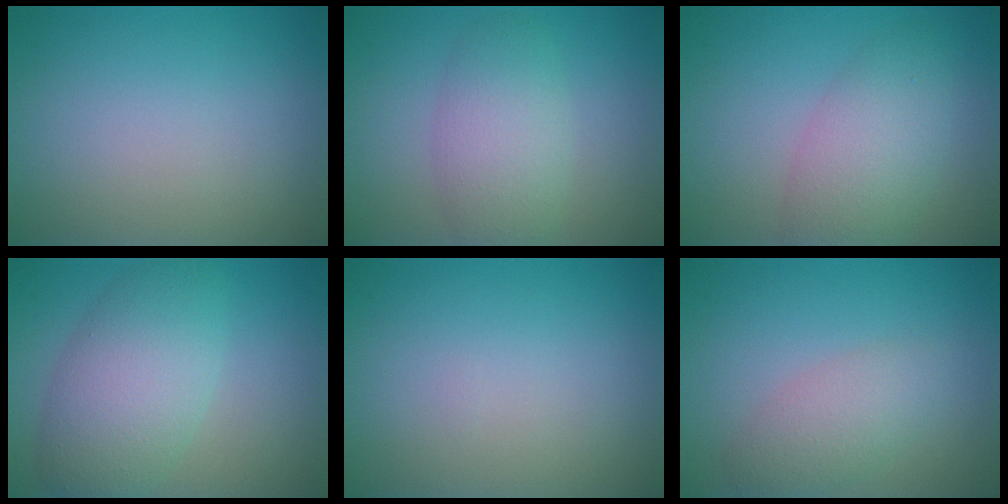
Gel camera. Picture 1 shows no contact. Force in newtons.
{"total": 4.5, "press": 4.5, "slide": 0.3}
{"total": 4.8, "press": 4.8, "slide": 0.2}
{"total": 6.6, "press": 6.6, "slide": 0.2}
{"total": 0.0}
{"total": 3.0, "press": 3.0, "slide": 0.1}